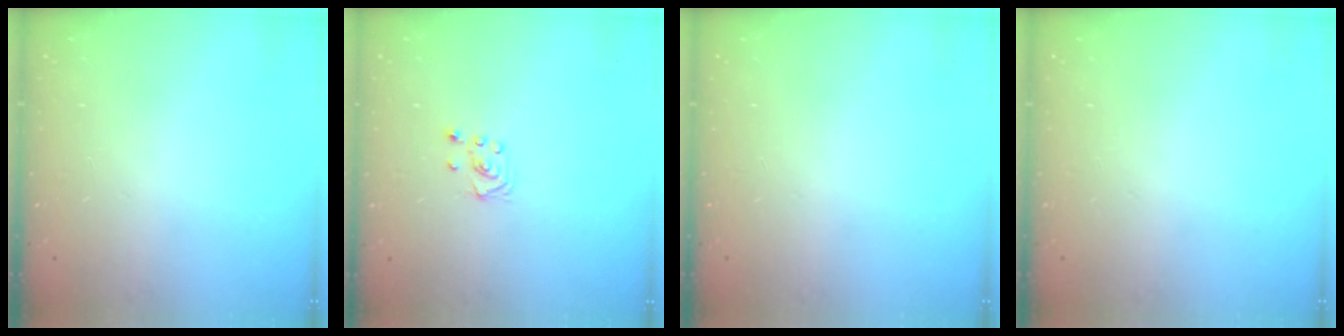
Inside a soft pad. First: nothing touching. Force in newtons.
{"total": 3.0, "press": 3.0, "slide": 0.3}
{"total": 0.0}
{"total": 0.0}